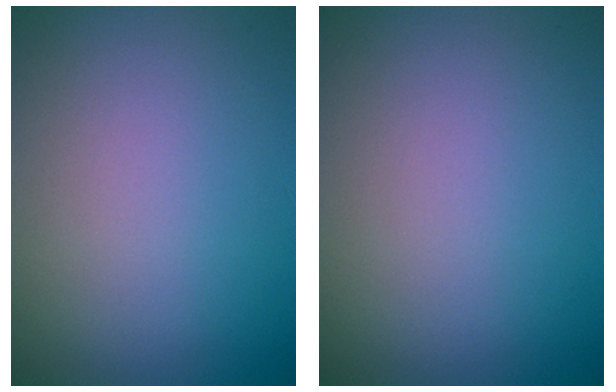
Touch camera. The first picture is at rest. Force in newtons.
{"total": 0.0}